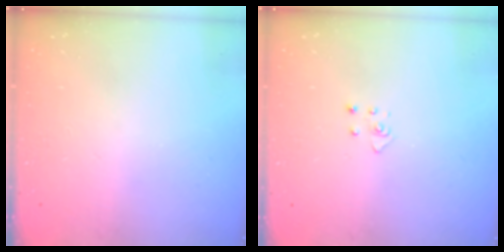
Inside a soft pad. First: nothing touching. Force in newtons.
{"total": 3.2, "press": 3.2, "slide": 0.2}